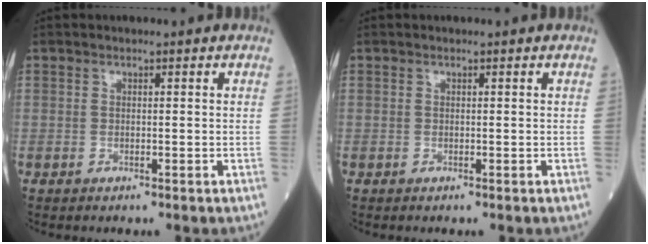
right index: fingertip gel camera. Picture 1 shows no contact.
{"total": 0.0}